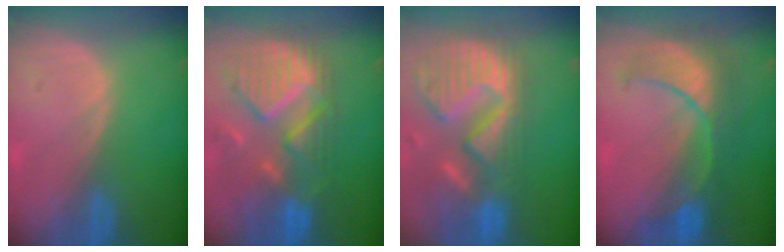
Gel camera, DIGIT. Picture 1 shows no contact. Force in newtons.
{"total": 11.8, "press": 10.4, "slide": 5.5}
{"total": 14.3, "press": 11.9, "slide": 7.9}
{"total": 8.1, "press": 8.1, "slide": 0.6}